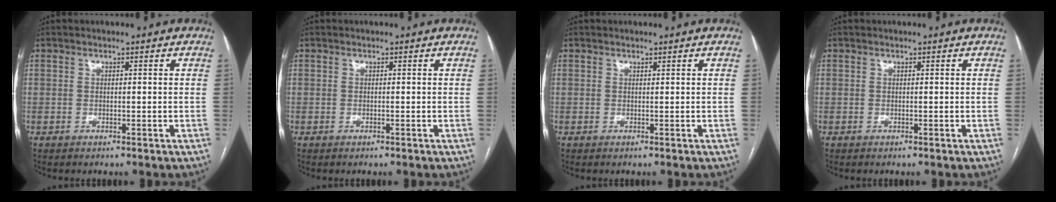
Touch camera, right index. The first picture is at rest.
{"total": 0.0}
{"total": 0.0}
{"total": 0.0}